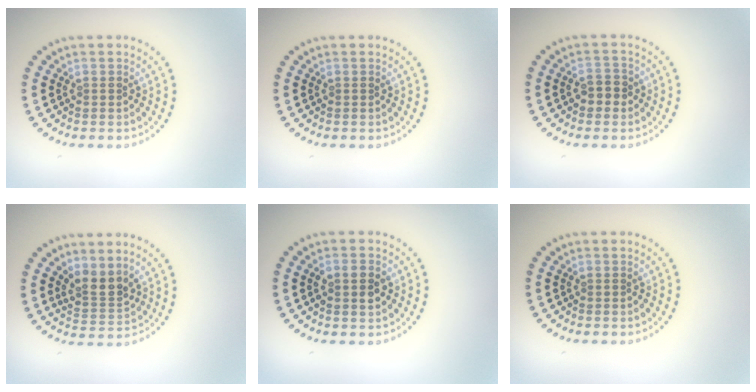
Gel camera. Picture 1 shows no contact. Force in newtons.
{"total": 0.0}
{"total": 1.9, "press": 1.8, "slide": 0.5}
{"total": 2.6, "press": 1.9, "slide": 1.8}
{"total": 2.0, "press": 2.0, "slide": 0.3}
{"total": 0.0}